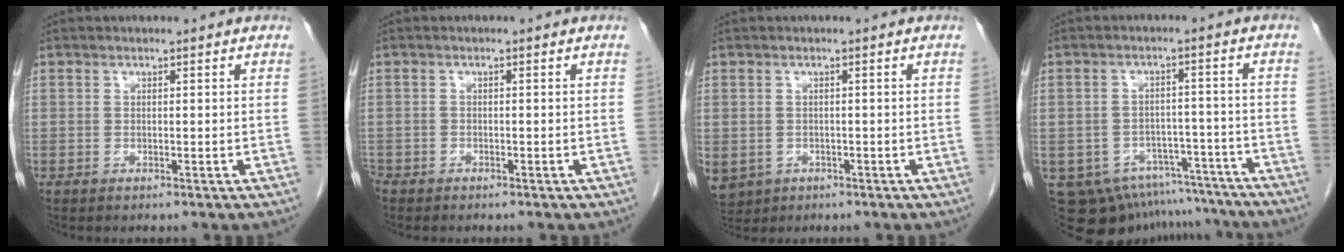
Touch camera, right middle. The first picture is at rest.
{"total": 1.8, "force": [-1.5, 0.9, 0.5], "torque": [-0.012, -0.002, -0.028]}
{"total": 7.8, "force": [-3.1, 6.5, 2.8], "torque": [-0.081, -0.004, -0.040]}
{"total": 13.8, "force": [-11.6, 6.7, 3.5], "torque": [-0.050, 0.022, -0.146]}